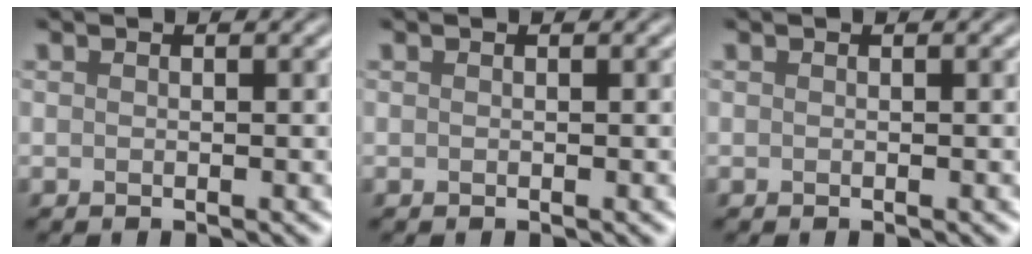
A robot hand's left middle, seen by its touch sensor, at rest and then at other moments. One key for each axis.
{"total": 0.0}
{"total": 0.0}